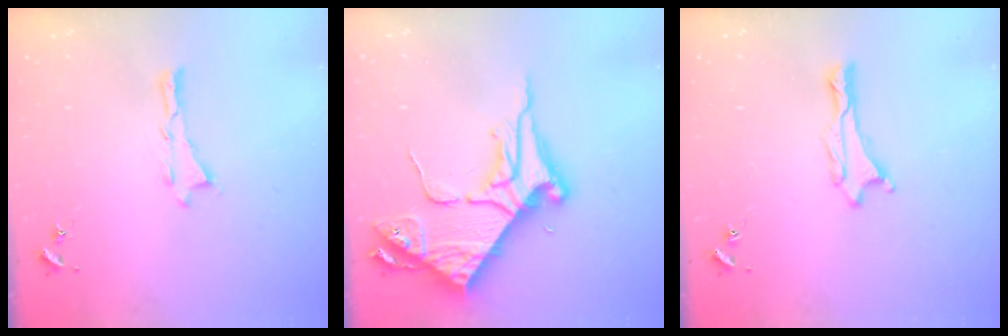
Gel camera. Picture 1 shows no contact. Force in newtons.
{"total": 8.9, "press": 8.9, "slide": 0.8}
{"total": 0.0}